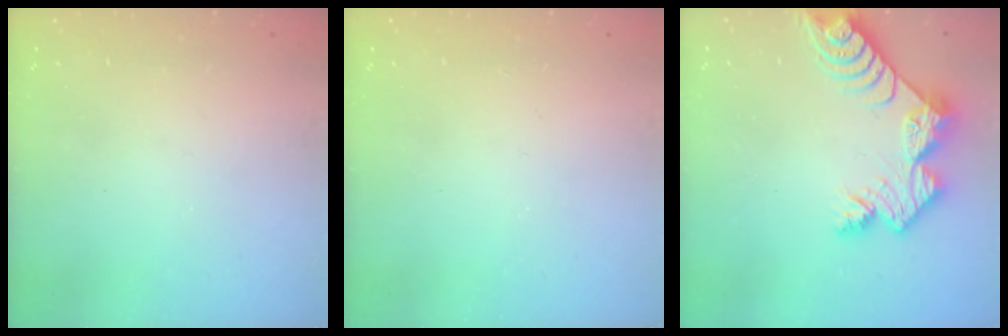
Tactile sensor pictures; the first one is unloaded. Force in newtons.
{"total": 1.7, "press": 1.7, "slide": 0.2}
{"total": 11.0, "press": 11.0, "slide": 0.9}